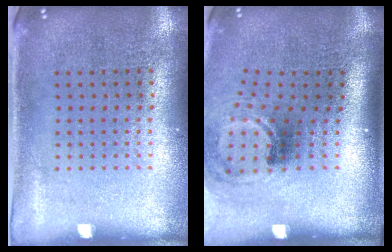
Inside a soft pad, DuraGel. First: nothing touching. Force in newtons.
{"total": 1.8, "press": 1.1, "slide": 1.4}